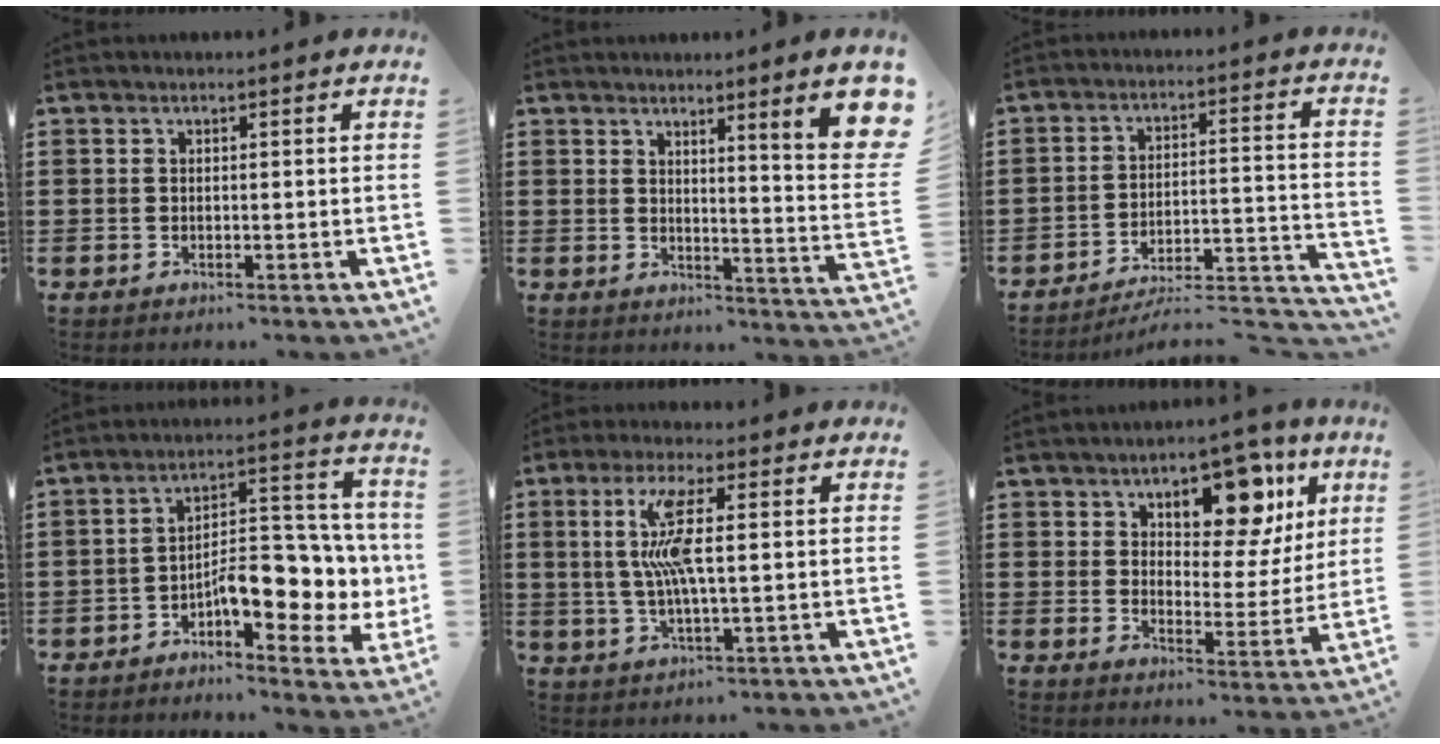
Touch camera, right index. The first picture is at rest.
{"total": 6.7, "force": [3.6, 0.1, 5.7], "torque": [-0.093, -0.029, 0.055]}
{"total": 4.9, "force": [-4.5, 0.4, 1.8], "torque": [-0.032, -0.011, -0.094]}
{"total": 8.9, "force": [-2.0, 4.7, 7.3], "torque": [-0.097, -0.009, -0.036]}
{"total": 8.1, "force": [1.2, 1.1, 7.9], "torque": [-0.178, -0.012, 0.007]}
{"total": 10.3, "force": [6.6, 5.0, 6.3], "torque": [-0.100, -0.028, 0.109]}